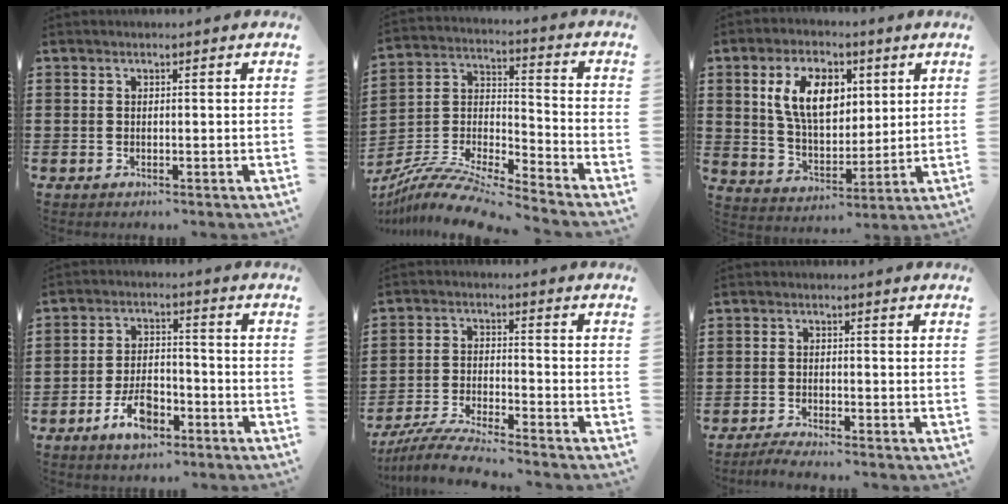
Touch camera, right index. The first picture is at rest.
{"total": 9.6, "force": [-8.8, 1.2, 3.7], "torque": [-0.078, 0.006, -0.178]}
{"total": 9.7, "force": [3.3, 5.8, 7.0], "torque": [-0.155, 0.014, 0.058]}
{"total": 6.8, "force": [-3.9, 3.2, 4.5], "torque": [-0.097, 0.009, -0.077]}
{"total": 5.8, "force": [-5.5, -0.2, 1.7], "torque": [-0.050, -0.013, -0.110]}
{"total": 2.1, "force": [-2.0, -0.2, 0.3], "torque": [-0.008, -0.001, -0.040]}